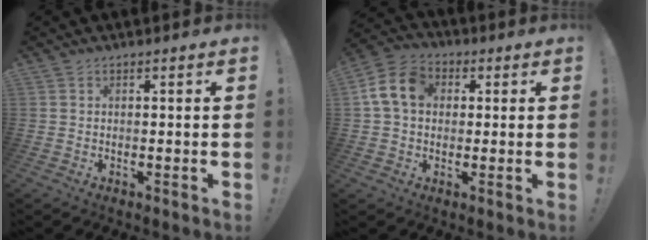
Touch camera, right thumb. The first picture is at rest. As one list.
[{"total": 11.7, "force": [2.3, 8.8, 7.4], "torque": [-0.140, 0.017, 0.050]}]